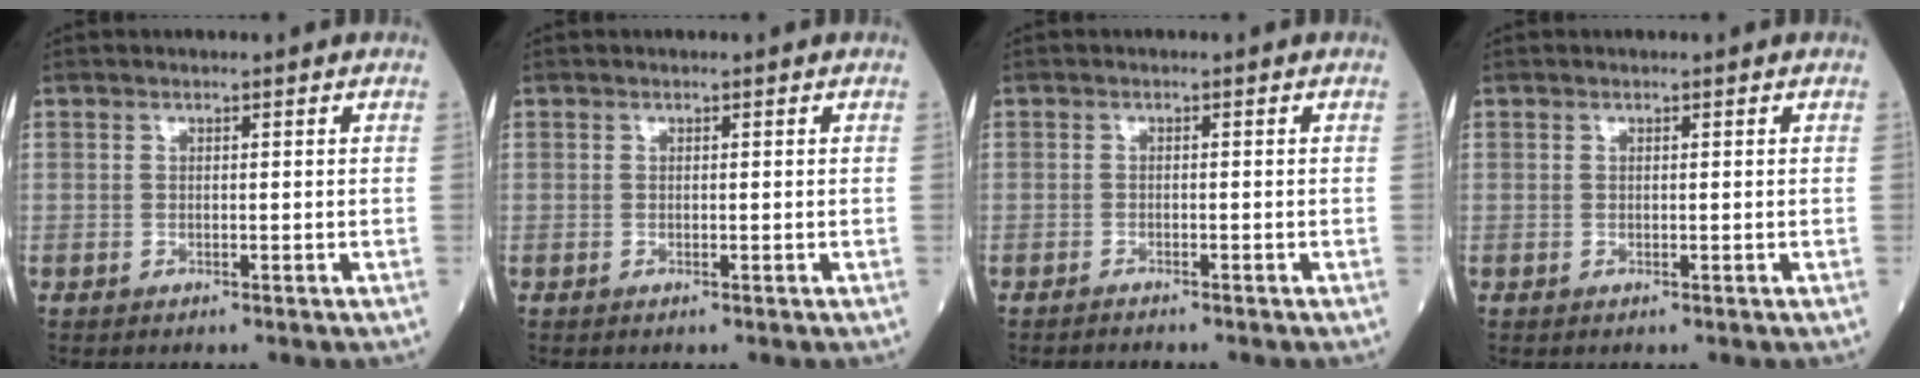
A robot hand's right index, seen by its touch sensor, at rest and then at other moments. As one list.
[{"total": 0.0}, {"total": 1.1, "force": [-1.1, 0.0, 0.1], "torque": [-0.006, -0.003, -0.013]}, {"total": 0.0}]